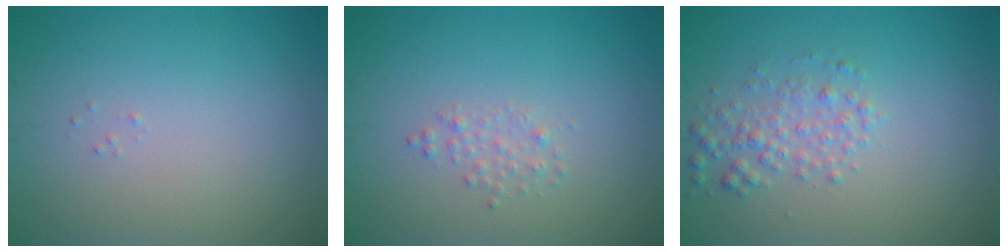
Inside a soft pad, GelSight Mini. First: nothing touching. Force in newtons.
{"total": 1.0, "press": 1.0, "slide": 0.1}
{"total": 2.2, "press": 2.2, "slide": 0.0}